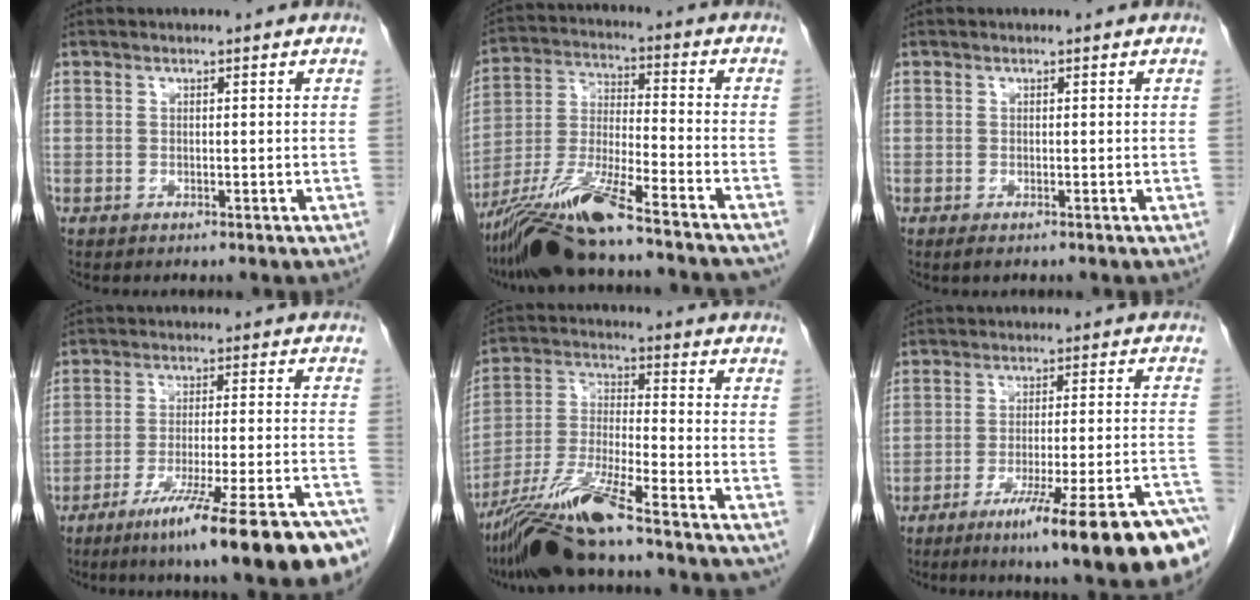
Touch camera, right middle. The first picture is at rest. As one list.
[{"total": 17.5, "force": [-14.0, 0.8, 10.5], "torque": [-0.216, -0.023, -0.250]}, {"total": 0.7, "force": [-0.4, 0.2, 0.5], "torque": [-0.012, -0.003, -0.003]}, {"total": 20.9, "force": [-15.5, 0.5, 14.0], "torque": [-0.145, 0.000, -0.234]}, {"total": 15.3, "force": [-11.9, 0.4, 9.5], "torque": [-0.195, -0.023, -0.215]}, {"total": 19.1, "force": [-12.9, 0.0, 14.0], "torque": [-0.135, 0.004, -0.191]}]